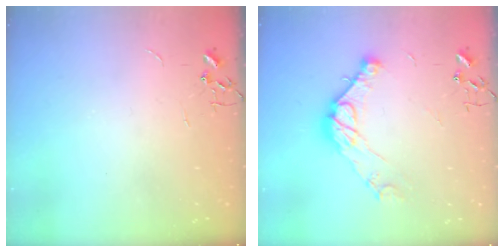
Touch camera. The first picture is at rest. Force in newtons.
{"total": 13.0, "press": 13.0, "slide": 0.8}